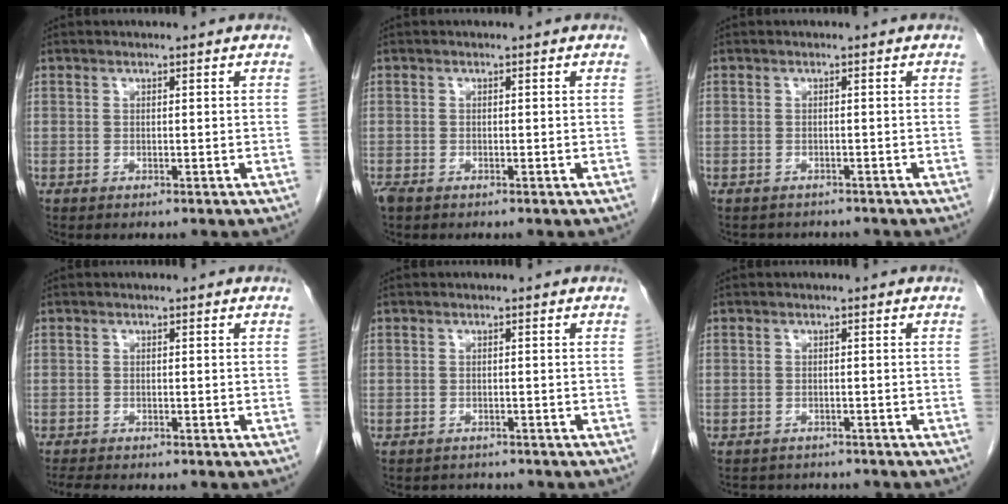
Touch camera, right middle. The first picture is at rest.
{"total": 1.7, "force": [-1.2, 0.8, 0.9], "torque": [-0.023, -0.005, -0.019]}
{"total": 3.2, "force": [-2.8, 1.4, 0.2], "torque": [-0.003, -0.001, -0.037]}
{"total": 3.6, "force": [-3.2, 0.4, 1.6], "torque": [-0.026, -0.011, -0.051]}
{"total": 2.0, "force": [-1.8, 0.8, -0.3], "torque": [0.002, -0.002, -0.029]}
{"total": 4.4, "force": [-4.0, 1.8, 0.3], "torque": [-0.002, 0.001, -0.052]}